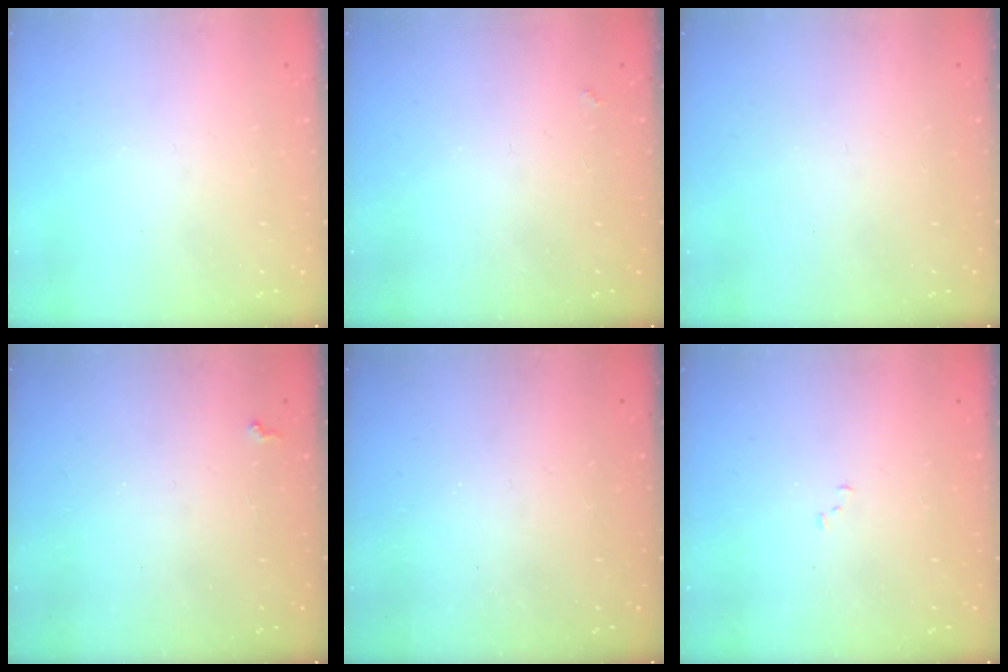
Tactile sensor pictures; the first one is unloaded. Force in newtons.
{"total": 1.3, "press": 1.3, "slide": 0.4}
{"total": 0.0}
{"total": 0.8, "press": 0.8, "slide": 0.3}
{"total": 1.4, "press": 1.3, "slide": 0.4}
{"total": 6.7, "press": 6.6, "slide": 0.8}